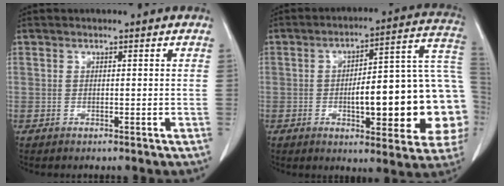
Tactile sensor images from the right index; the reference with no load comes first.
{"total": 22.9, "force": [-3.6, 5.2, 22.0], "torque": [-0.221, 0.039, -0.036]}